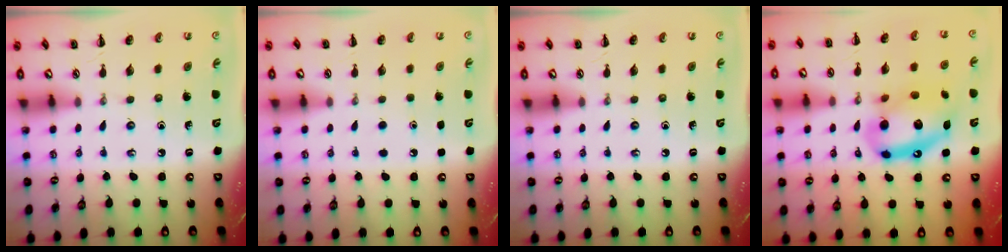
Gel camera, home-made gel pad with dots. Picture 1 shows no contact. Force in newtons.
{"total": 1.8, "press": 1.7, "slide": 0.1}
{"total": 0.0}
{"total": 15.8, "press": 15.3, "slide": 3.9}